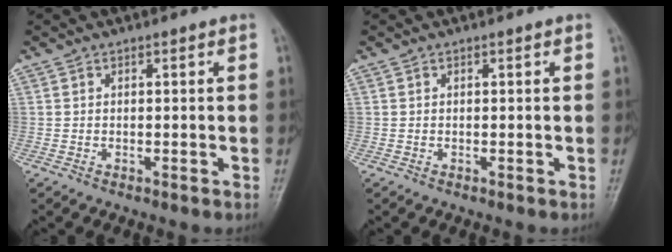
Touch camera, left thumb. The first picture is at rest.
{"total": 0.0}